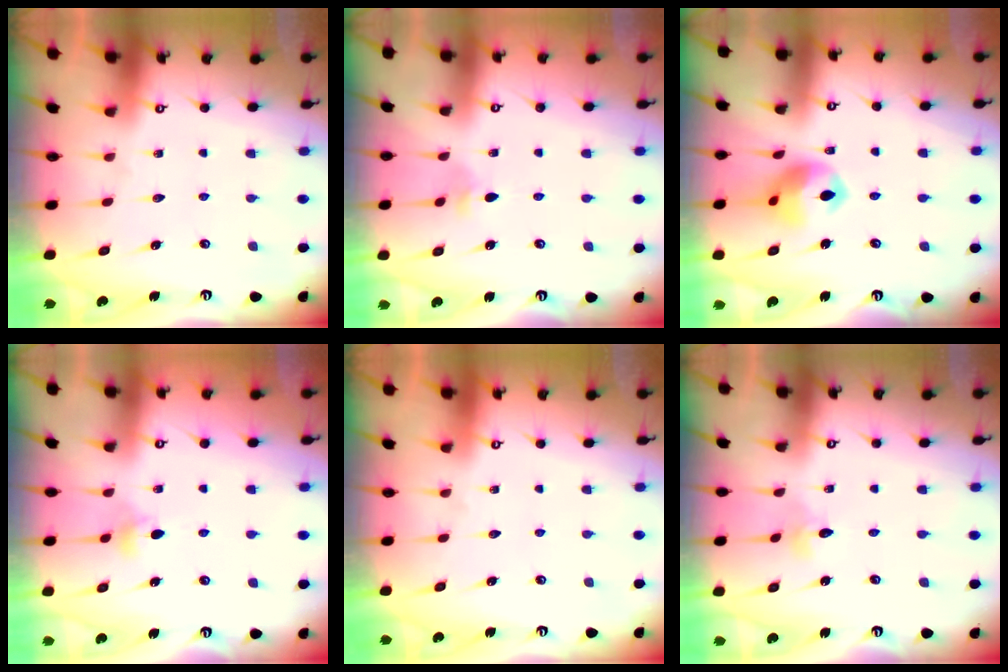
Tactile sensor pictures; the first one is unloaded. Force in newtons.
{"total": 2.9, "press": 2.8, "slide": 0.8}
{"total": 11.2, "press": 11.1, "slide": 1.4}
{"total": 4.0, "press": 3.9, "slide": 0.8}
{"total": 0.0}
{"total": 2.8, "press": 2.7, "slide": 0.3}